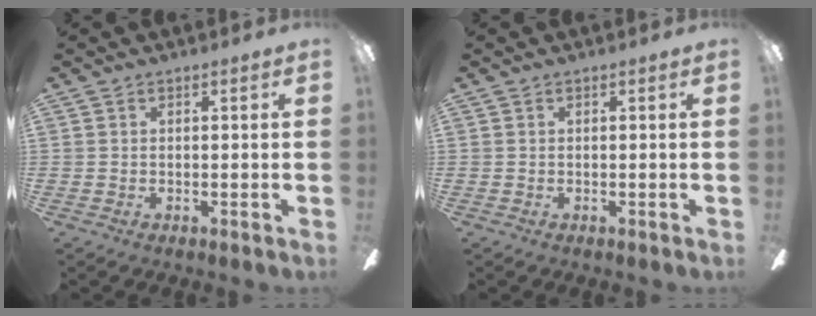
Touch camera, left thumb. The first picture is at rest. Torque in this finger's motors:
{"motor_torque": [0.00, 0.00, 0.00, -0.01, 0.00]}